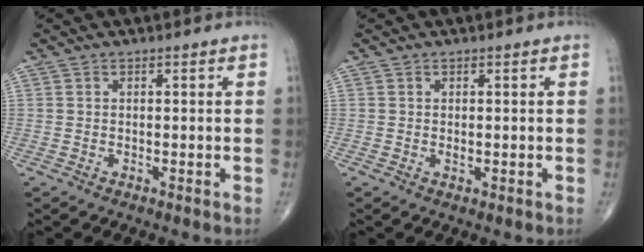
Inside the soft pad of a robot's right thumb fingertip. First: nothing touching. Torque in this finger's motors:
{"motor_torque": [0.54, 0.65, -0.17, -0.05, -0.02]}